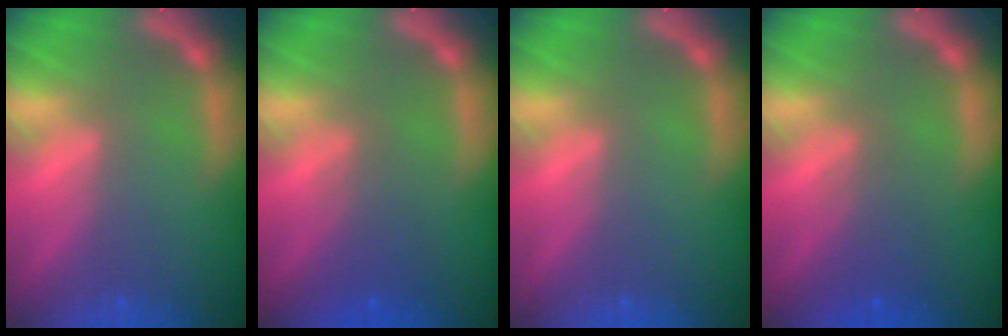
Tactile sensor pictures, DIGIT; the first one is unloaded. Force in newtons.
{"total": 2.5}
{"total": 0.0}
{"total": 2.5}